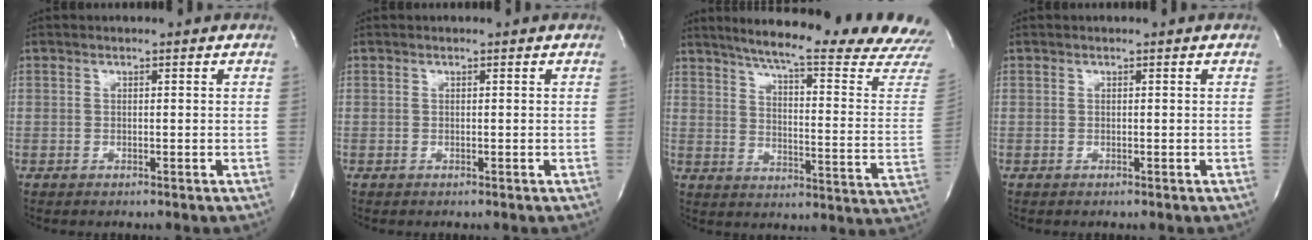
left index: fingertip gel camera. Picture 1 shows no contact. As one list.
[{"total": 0.0}, {"total": 26.5, "force": [23.8, -0.5, 11.7], "torque": [-0.181, -0.099, 0.292]}, {"total": 0.0}]